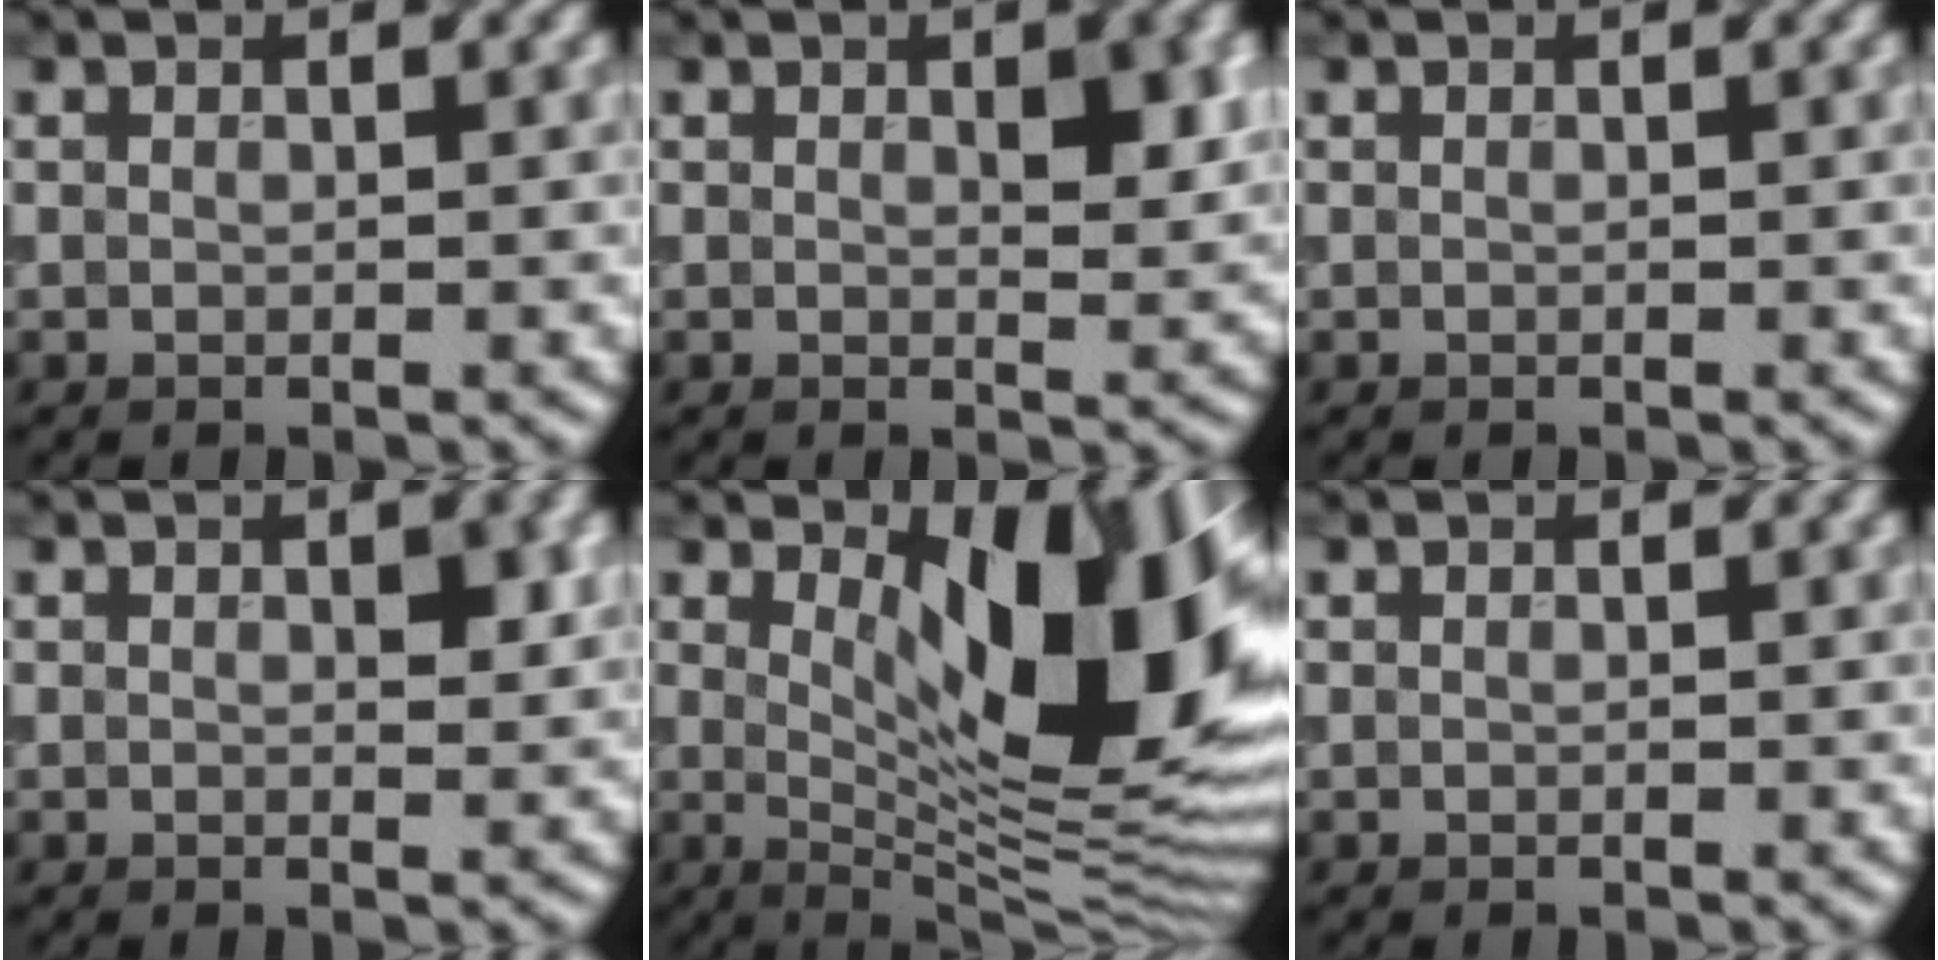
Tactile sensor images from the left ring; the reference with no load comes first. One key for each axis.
{"total": 3.1, "fx": 0.9, "fy": 1.1, "fz": 2.8, "tx": -0.036, "ty": -0.003, "tz": 0.016}
{"total": 0.0}
{"total": 1.8, "fx": 0.5, "fy": 0.7, "fz": 1.6, "tx": -0.018, "ty": -0.003, "tz": 0.010}
{"total": 14.1, "fx": 3.5, "fy": 5.2, "fz": 12.6, "tx": -0.151, "ty": -0.004, "tz": 0.053}
{"total": 0.0}